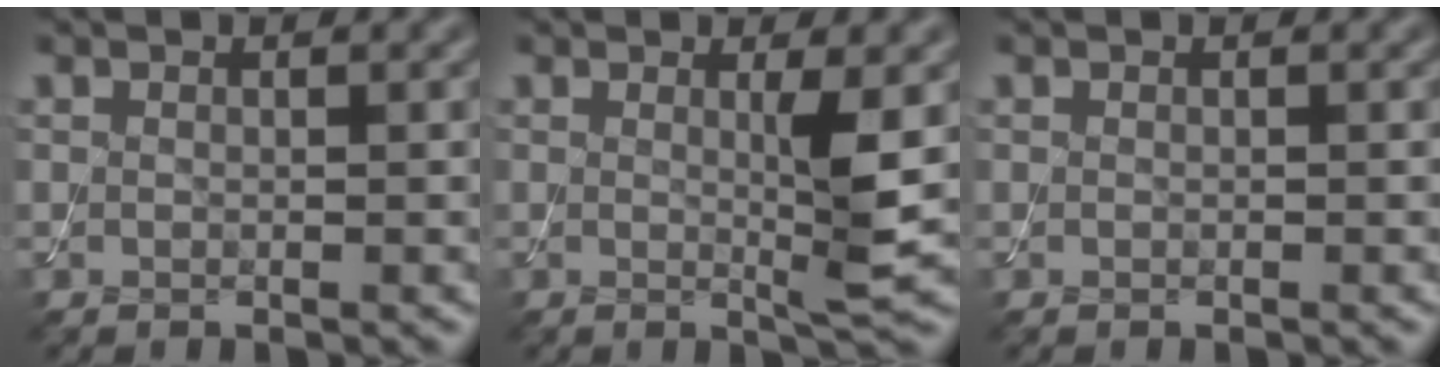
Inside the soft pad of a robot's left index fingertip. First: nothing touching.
{"total": 3.2, "force": [0.3, 0.3, 3.2], "torque": [-0.050, -0.012, 0.003]}
{"total": 0.0}